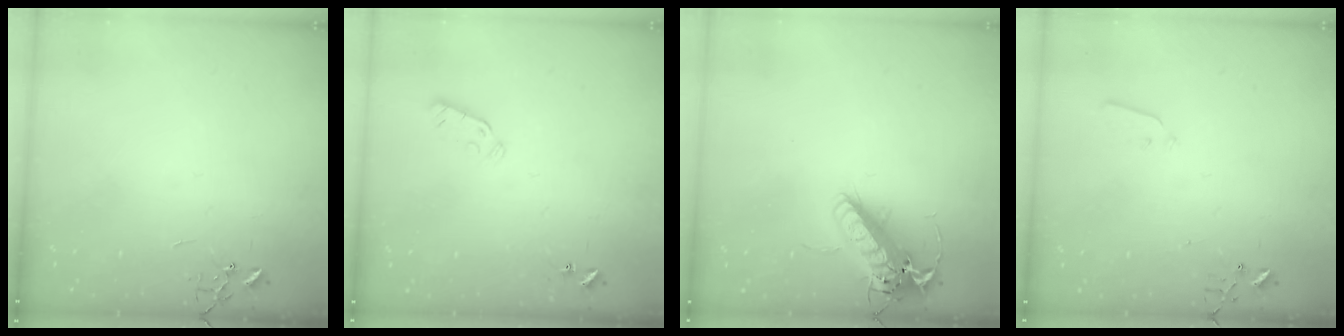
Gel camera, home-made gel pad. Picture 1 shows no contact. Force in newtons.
{"total": 3.0, "press": 2.9, "slide": 0.9}
{"total": 17.8, "press": 17.5, "slide": 3.4}
{"total": 2.9, "press": 2.8, "slide": 0.8}